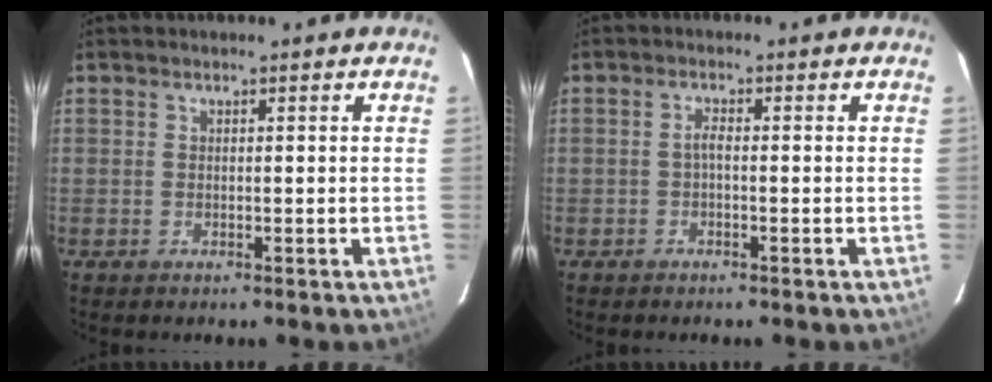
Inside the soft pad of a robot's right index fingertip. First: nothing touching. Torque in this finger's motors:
{"motor_torque": [0.27, -0.12, 0.20, 0.04]}